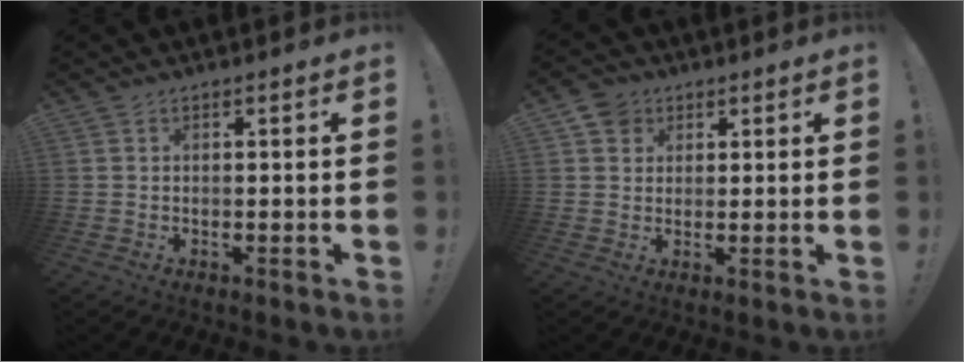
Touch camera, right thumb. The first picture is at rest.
{"total": 5.3, "force": [2.6, 4.4, 1.2], "torque": [-0.018, -0.005, 0.051]}